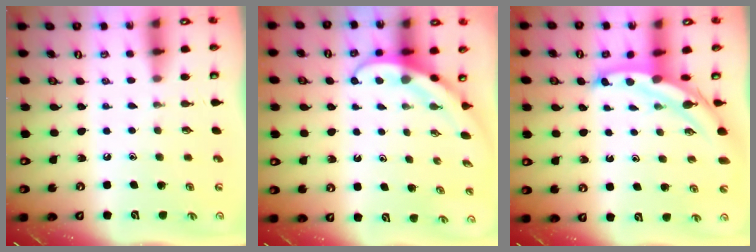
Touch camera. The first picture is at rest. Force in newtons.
{"total": 3.8, "press": 3.8, "slide": 0.3}
{"total": 6.3, "press": 6.3, "slide": 0.6}